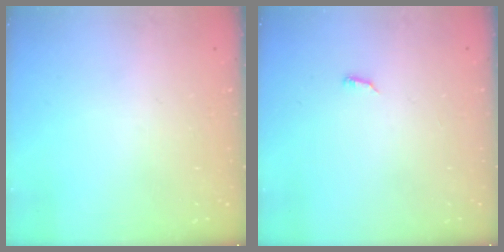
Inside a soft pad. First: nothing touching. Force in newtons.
{"total": 3.4, "press": 3.4, "slide": 0.5}